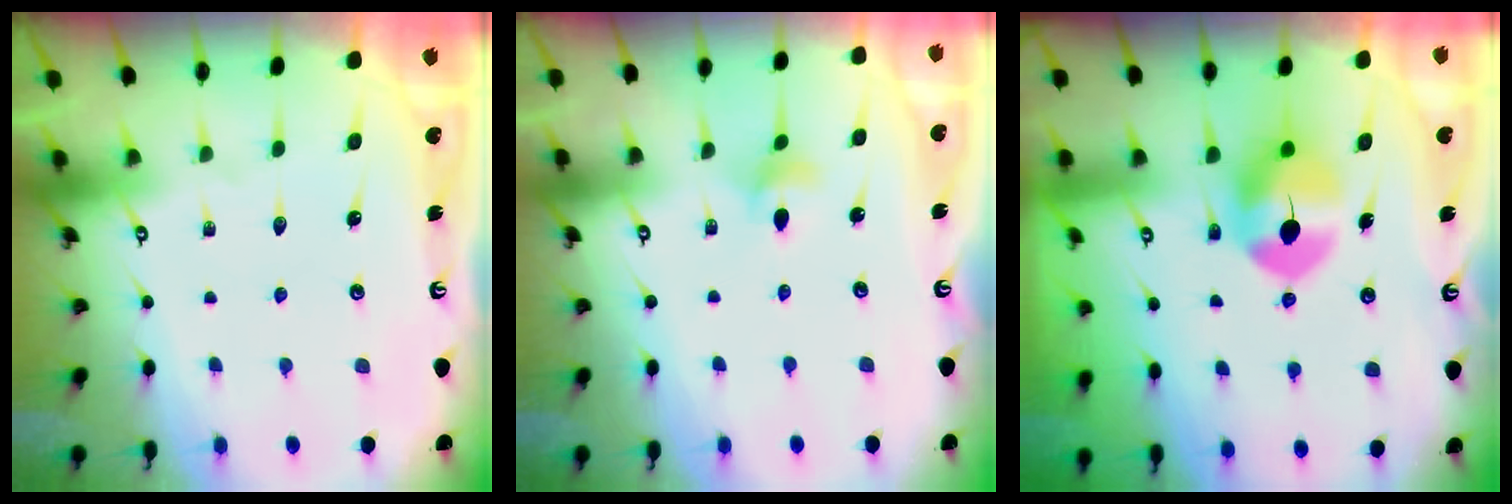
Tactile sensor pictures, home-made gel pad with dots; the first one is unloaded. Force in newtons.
{"total": 4.2, "press": 4.1, "slide": 0.6}
{"total": 8.7, "press": 8.6, "slide": 1.4}